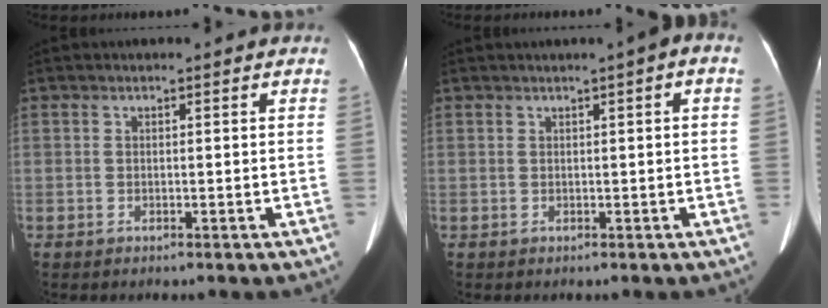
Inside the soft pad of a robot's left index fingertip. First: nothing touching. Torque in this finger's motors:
{"motor_torque": [0.17, -0.57, 0.02, 0.02]}